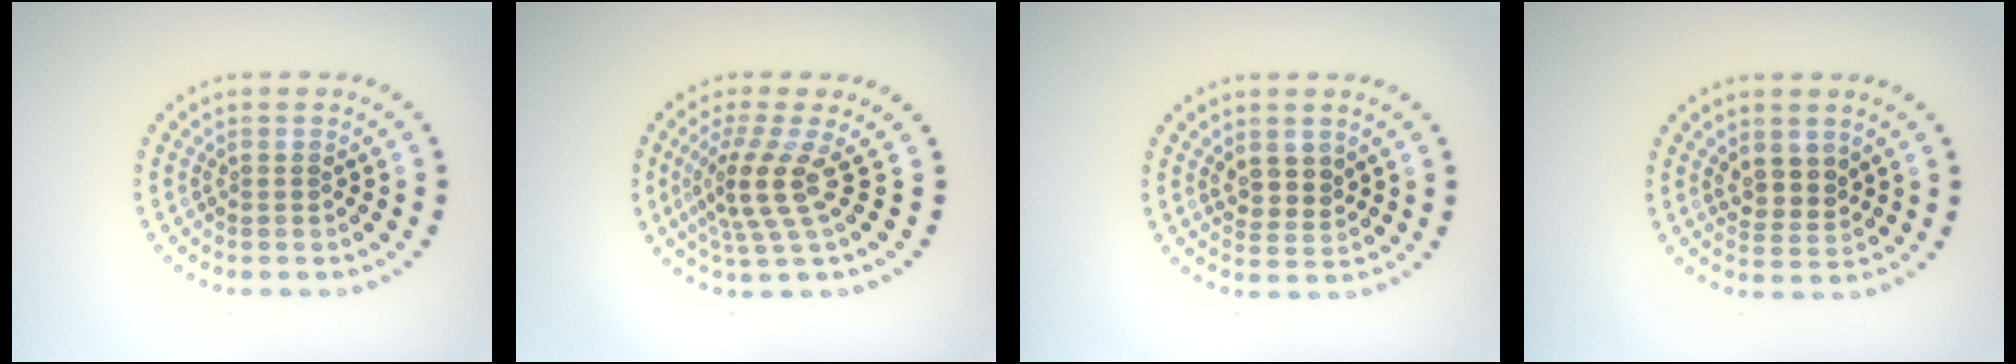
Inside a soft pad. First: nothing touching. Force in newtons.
{"total": 3.9, "press": 2.7, "slide": 2.7}
{"total": 2.3, "press": 2.1, "slide": 1.0}
{"total": 2.4, "press": 2.3, "slide": 1.0}